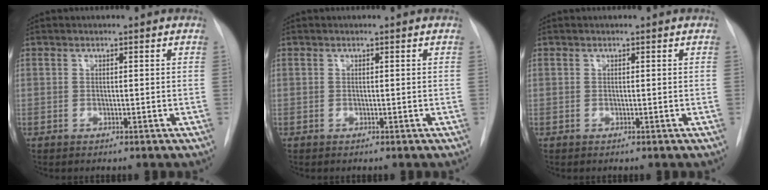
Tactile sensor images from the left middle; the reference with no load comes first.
{"total": 0.0}
{"total": 0.0}